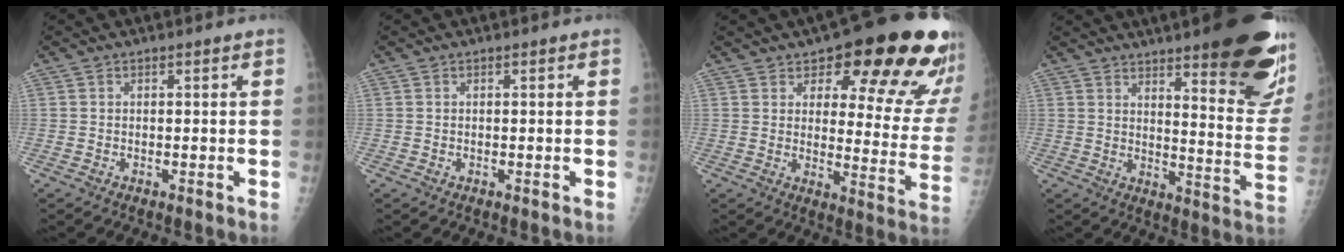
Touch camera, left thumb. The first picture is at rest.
{"total": 0.0}
{"total": 22.7, "force": [14.0, 8.0, 16.0], "torque": [-0.155, -0.072, 0.175]}
{"total": 25.6, "force": [16.1, 5.9, 19.0], "torque": [-0.200, -0.082, 0.207]}